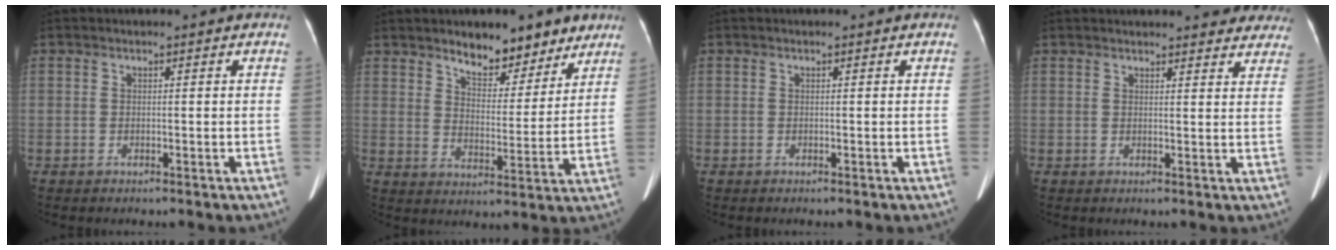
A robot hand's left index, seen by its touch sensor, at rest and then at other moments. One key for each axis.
{"total": 9.1, "fx": 7.0, "fy": 3.7, "fz": 4.5, "tx": -0.054, "ty": -0.004, "tz": 0.109}
{"total": 0.0}
{"total": 16.2, "fx": 15.0, "fy": 3.8, "fz": 4.6, "tx": -0.037, "ty": 0.005, "tz": 0.162}